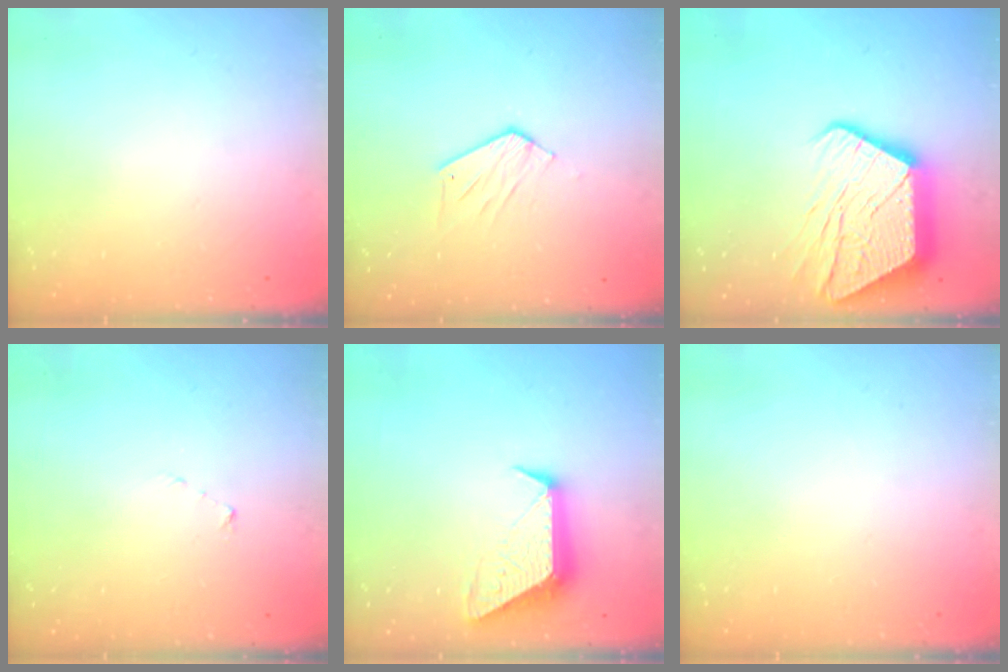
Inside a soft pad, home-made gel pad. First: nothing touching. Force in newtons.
{"total": 6.4, "press": 6.4, "slide": 0.4}
{"total": 20.1, "press": 20.0, "slide": 1.3}
{"total": 3.0, "press": 3.0, "slide": 0.3}
{"total": 10.8, "press": 10.7, "slide": 0.9}
{"total": 0.0}